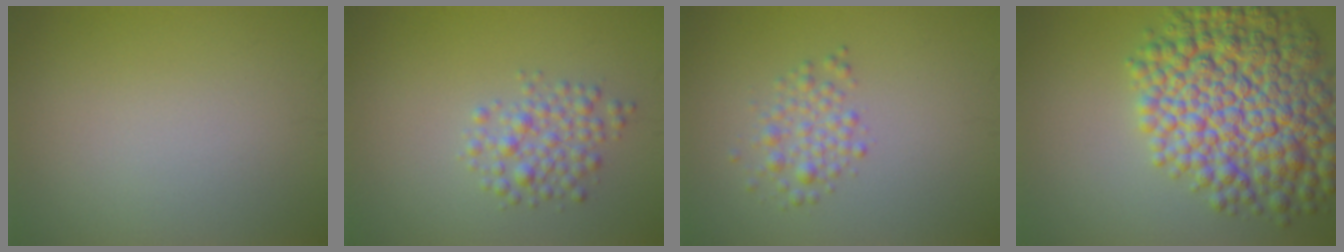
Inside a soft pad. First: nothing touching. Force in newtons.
{"total": 2.7, "press": 2.7, "slide": 0.1}
{"total": 2.2, "press": 2.2, "slide": 0.1}
{"total": 12.1, "press": 12.1, "slide": 0.2}